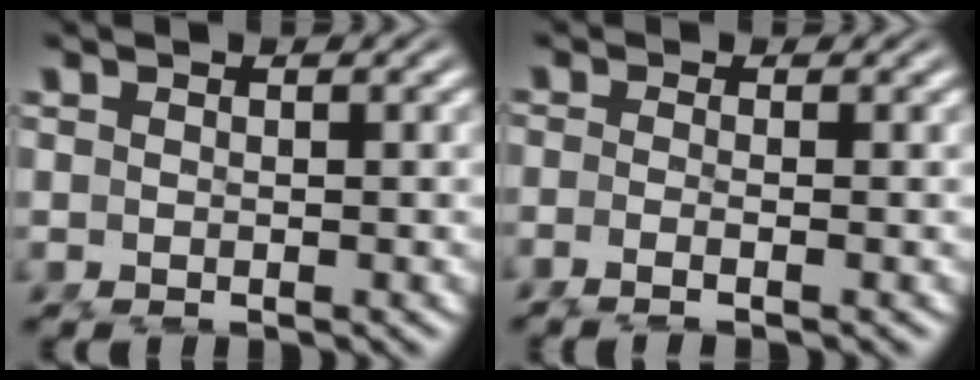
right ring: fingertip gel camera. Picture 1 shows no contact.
{"total": 2.4, "force": [-1.7, 0.3, 1.7], "torque": [-0.037, -0.002, -0.034]}